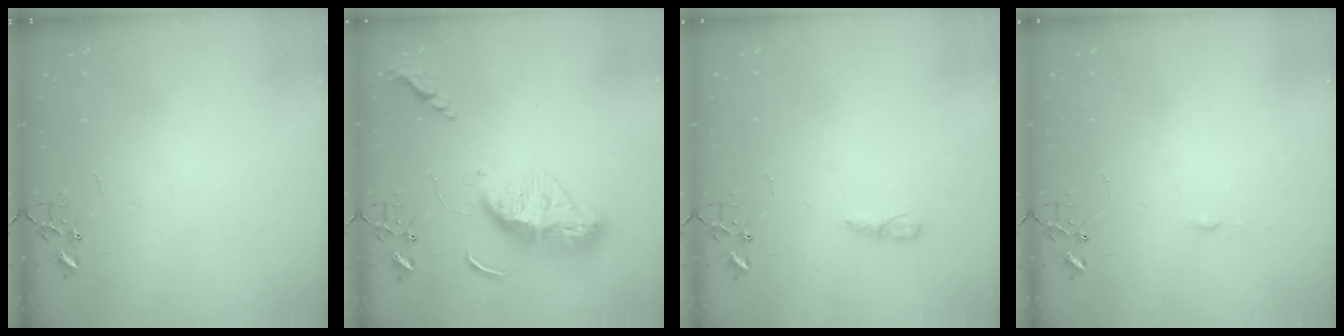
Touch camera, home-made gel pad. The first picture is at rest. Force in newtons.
{"total": 14.6, "press": 14.5, "slide": 1.2}
{"total": 6.8, "press": 6.8, "slide": 0.5}
{"total": 3.3, "press": 3.3, "slide": 0.4}